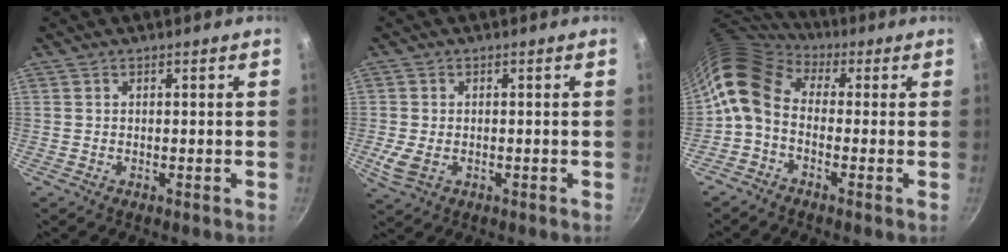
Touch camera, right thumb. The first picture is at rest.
{"total": 4.2, "force": [-0.8, 2.8, 3.0], "torque": [-0.062, -0.007, -0.013]}
{"total": 10.5, "force": [0.0, 7.5, 7.4], "torque": [-0.135, 0.023, -0.024]}